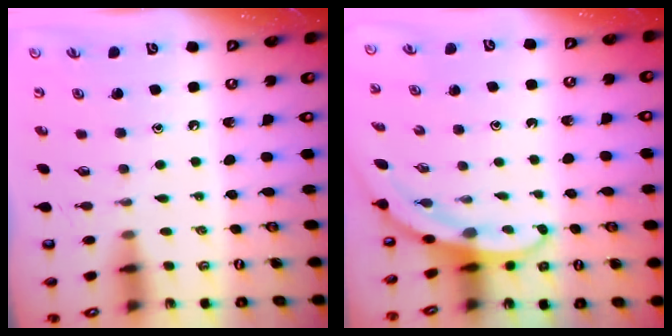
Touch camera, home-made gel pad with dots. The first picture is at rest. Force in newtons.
{"total": 3.2, "press": 3.2, "slide": 0.1}